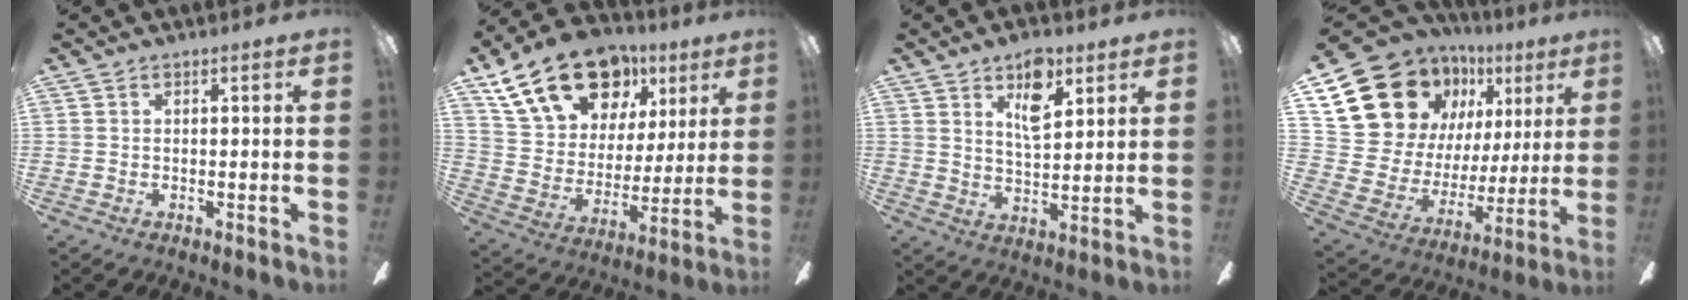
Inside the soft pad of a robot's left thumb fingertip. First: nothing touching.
{"total": 21.6, "force": [13.9, 12.8, 10.6], "torque": [-0.186, -0.069, 0.256]}
{"total": 9.8, "force": [5.8, 4.5, 6.5], "torque": [-0.092, -0.022, 0.097]}
{"total": 19.3, "force": [11.2, 13.8, 7.5], "torque": [-0.141, -0.078, 0.231]}